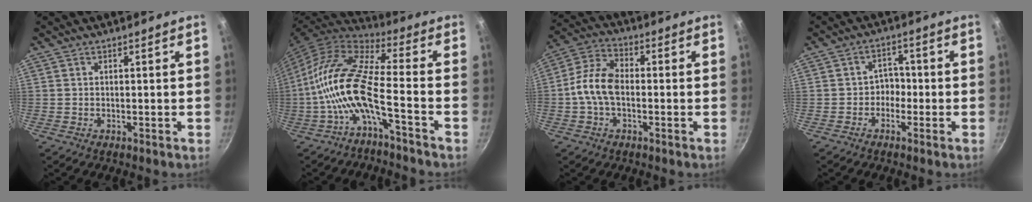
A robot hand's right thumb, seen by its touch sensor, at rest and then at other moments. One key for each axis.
{"total": 14.8, "fx": -5.0, "fy": 4.3, "fz": 13.3, "tx": -0.271, "ty": 0.054, "tz": -0.111}
{"total": 9.2, "fx": -1.1, "fy": 5.5, "fz": 7.3, "tx": -0.137, "ty": 0.035, "tz": -0.035}
{"total": 3.4, "fx": -1.2, "fy": 2.8, "fz": 1.6, "tx": 0.011, "ty": 0.021, "tz": -0.024}